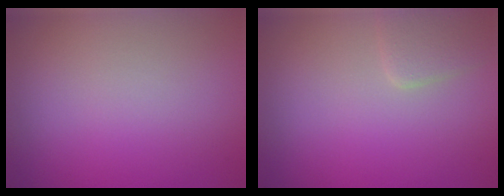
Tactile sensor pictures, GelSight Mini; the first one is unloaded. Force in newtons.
{"total": 1.9, "press": 1.9, "slide": 0.1}